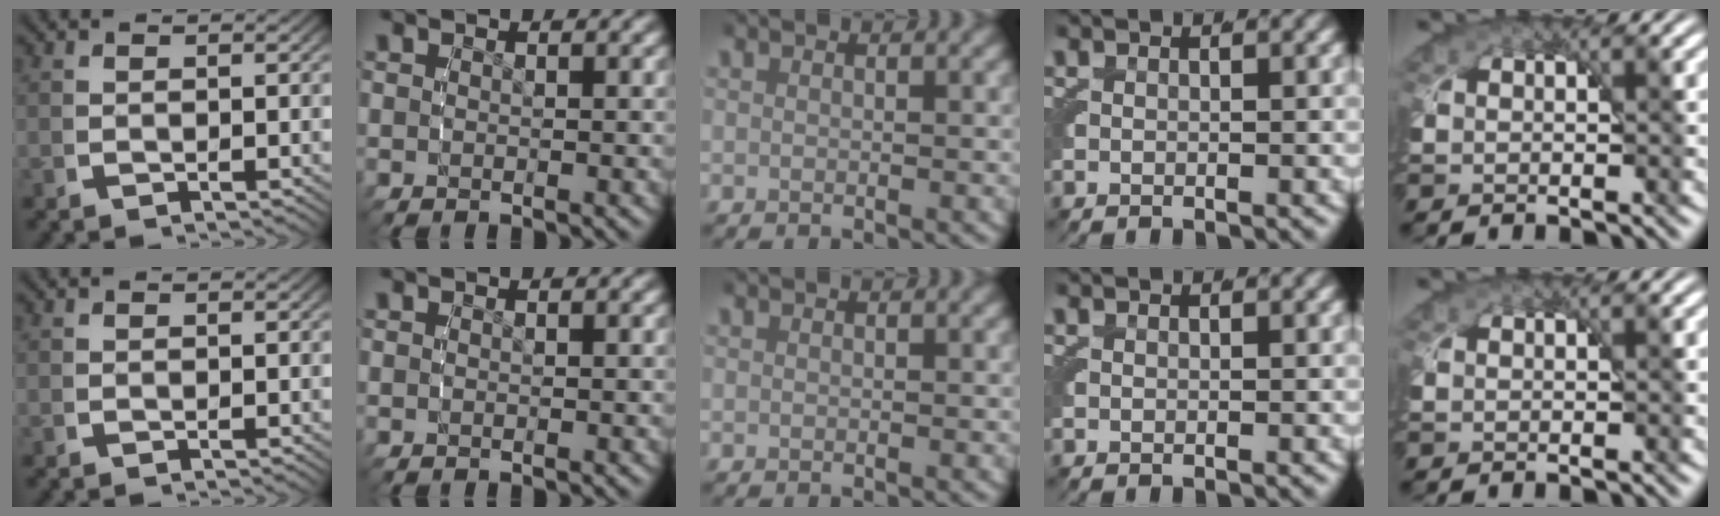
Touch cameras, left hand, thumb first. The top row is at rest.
{}